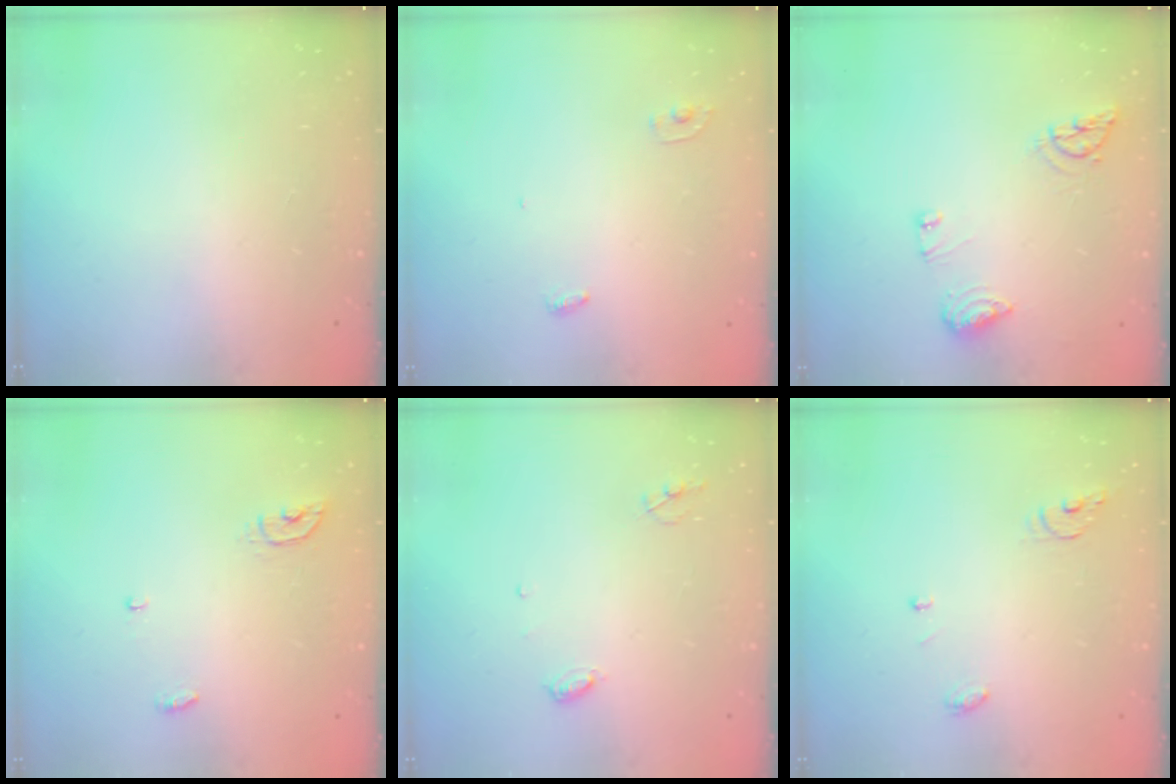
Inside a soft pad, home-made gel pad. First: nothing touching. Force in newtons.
{"total": 3.6, "press": 3.5, "slide": 0.3}
{"total": 8.6, "press": 8.6, "slide": 0.9}
{"total": 4.5, "press": 4.5, "slide": 0.3}
{"total": 5.3, "press": 5.3, "slide": 0.5}
{"total": 4.0, "press": 3.9, "slide": 0.4}